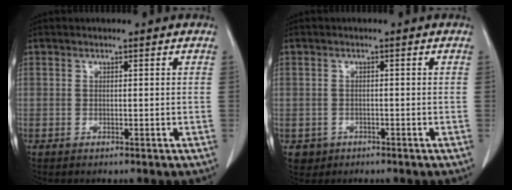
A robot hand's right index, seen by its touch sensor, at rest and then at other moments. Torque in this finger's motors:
{"motor_torque": [-0.13, 0.03, -0.16, -0.07]}